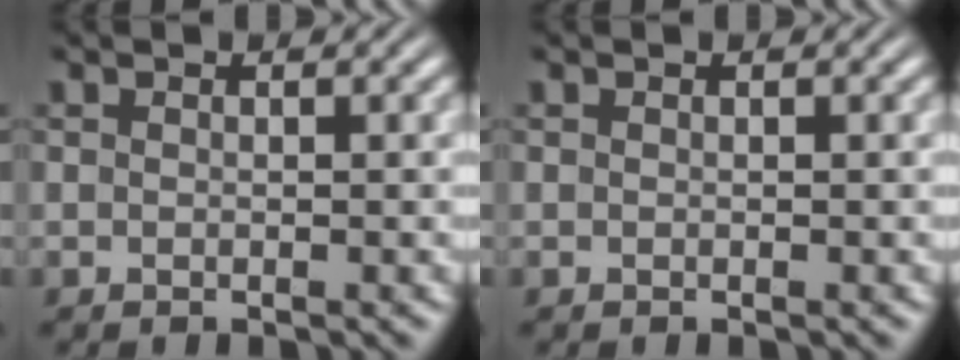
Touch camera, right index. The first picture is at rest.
{"total": 0.0}